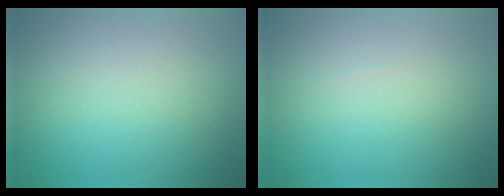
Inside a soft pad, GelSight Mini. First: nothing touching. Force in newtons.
{"total": 0.0}